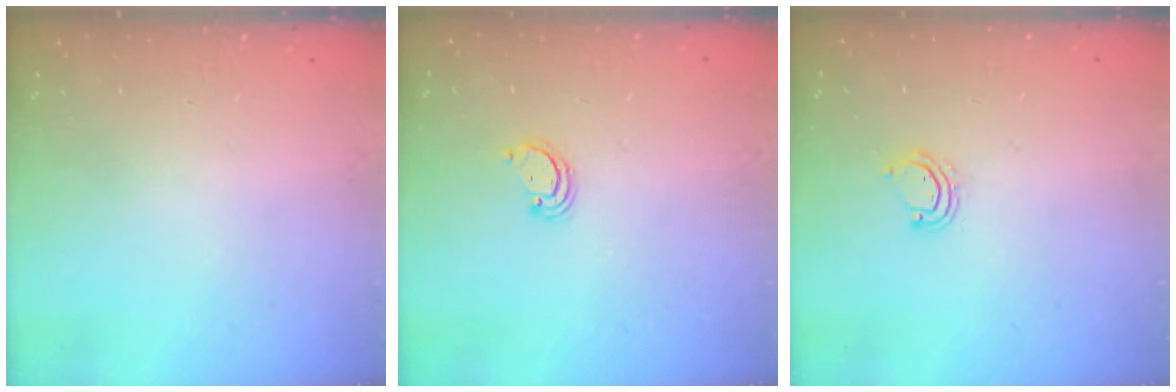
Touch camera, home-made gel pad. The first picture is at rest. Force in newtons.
{"total": 2.2, "press": 2.2, "slide": 0.2}
{"total": 2.7, "press": 2.7, "slide": 0.2}